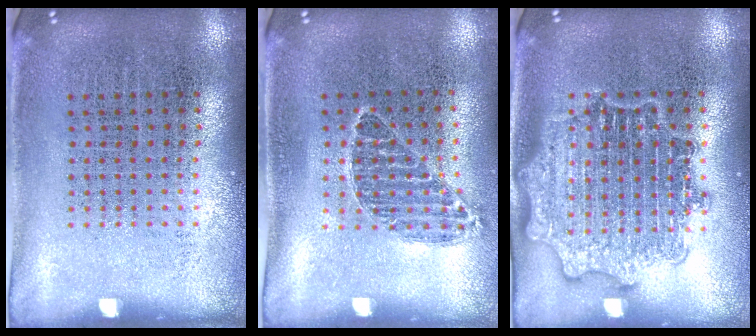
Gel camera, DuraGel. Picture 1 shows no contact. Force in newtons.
{"total": 0.8, "press": 0.7, "slide": 0.3}
{"total": 2.8, "press": 2.8, "slide": 0.4}